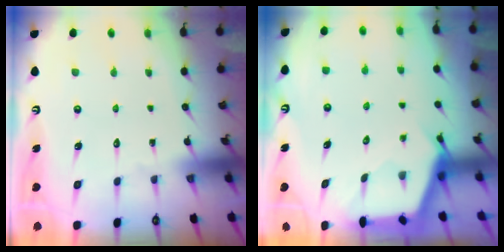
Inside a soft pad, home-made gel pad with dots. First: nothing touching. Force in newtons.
{"total": 2.7, "press": 2.7, "slide": 0.3}